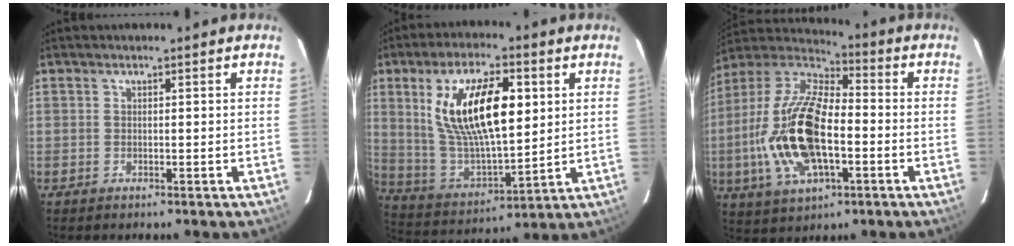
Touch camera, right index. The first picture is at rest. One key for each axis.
{"total": 19.2, "fx": 5.8, "fy": 7.5, "fz": 16.8, "tx": -0.314, "ty": 0.005, "tz": 0.118}
{"total": 20.7, "fx": -4.1, "fy": 9.4, "fz": 18.0, "tx": -0.380, "ty": -0.003, "tz": -0.079}